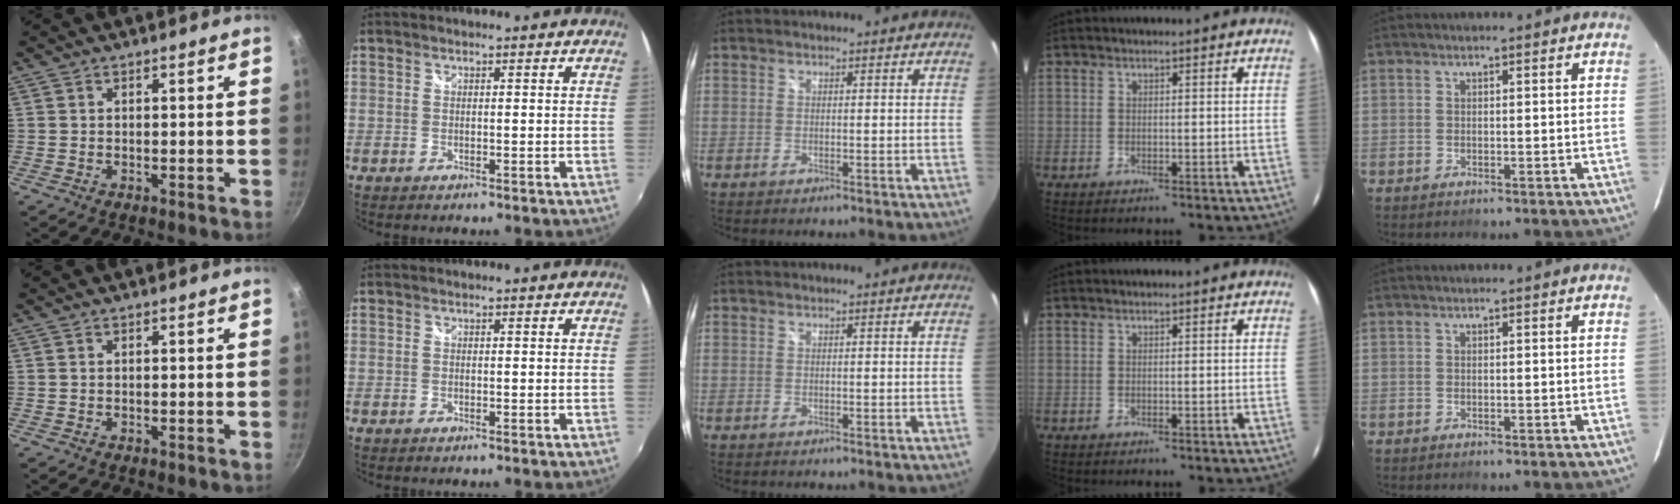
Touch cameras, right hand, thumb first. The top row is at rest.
{}